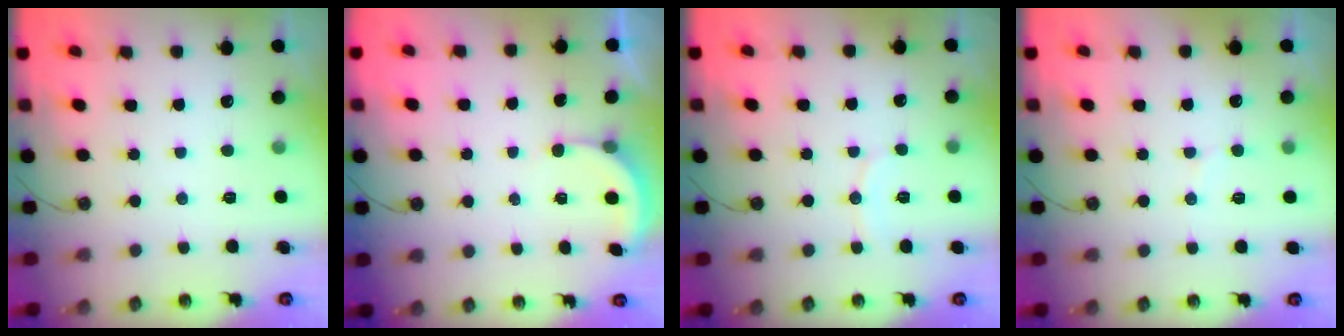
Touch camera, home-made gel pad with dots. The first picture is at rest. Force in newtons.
{"total": 1.6, "press": 1.6, "slide": 0.3}
{"total": 5.4, "press": 5.4, "slide": 0.6}
{"total": 4.0, "press": 3.9, "slide": 1.0}